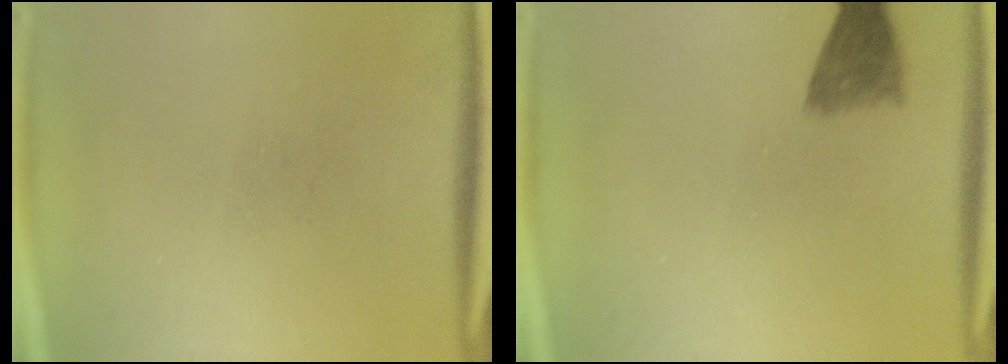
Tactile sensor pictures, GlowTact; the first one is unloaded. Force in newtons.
{"total": 3.8}